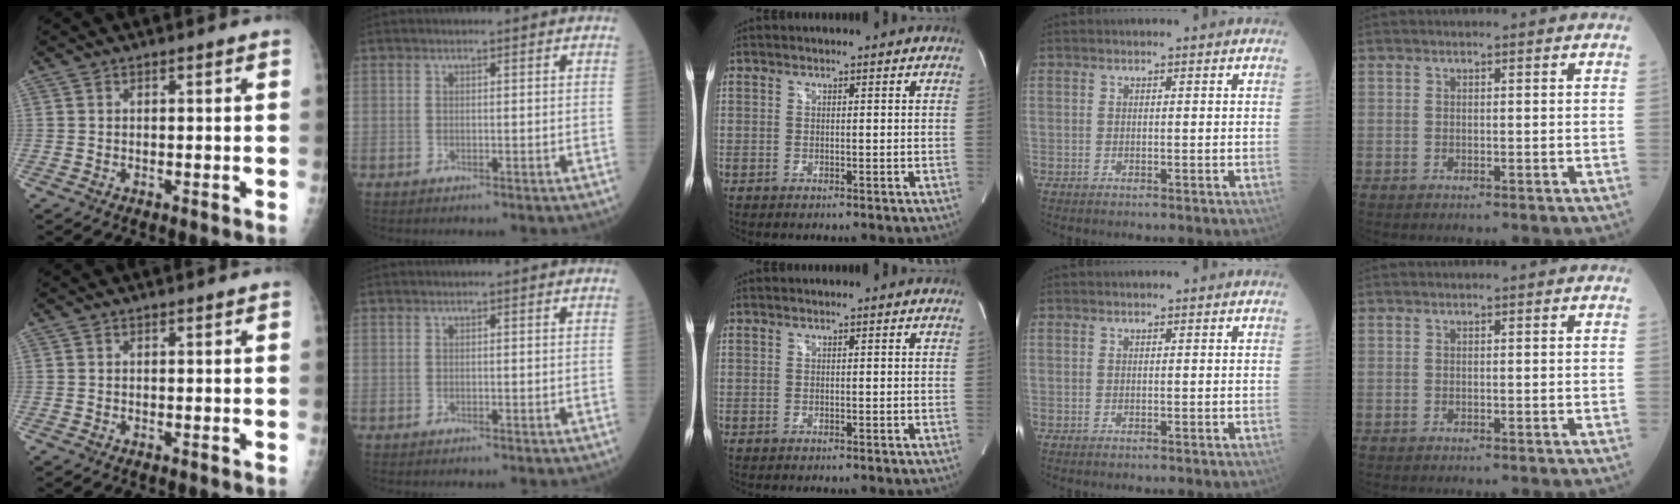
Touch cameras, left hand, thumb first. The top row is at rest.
{}